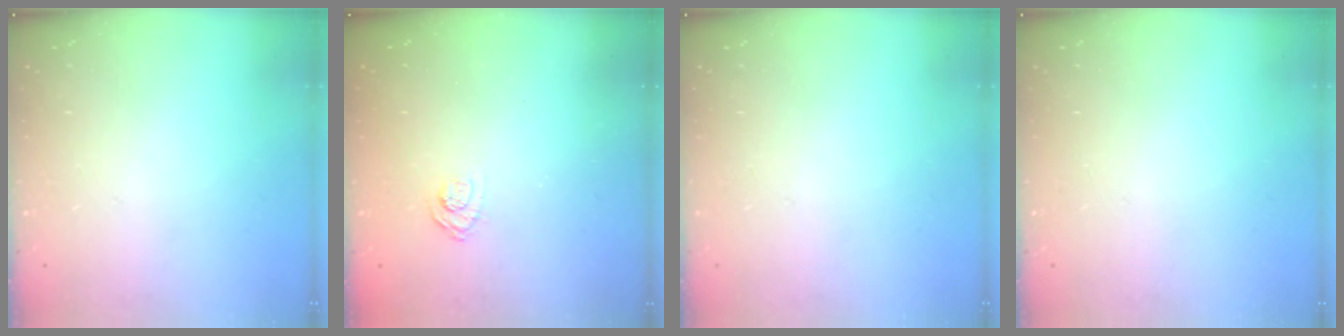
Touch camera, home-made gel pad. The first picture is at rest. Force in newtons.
{"total": 3.4, "press": 3.0, "slide": 1.5}
{"total": 0.0}
{"total": 0.0}